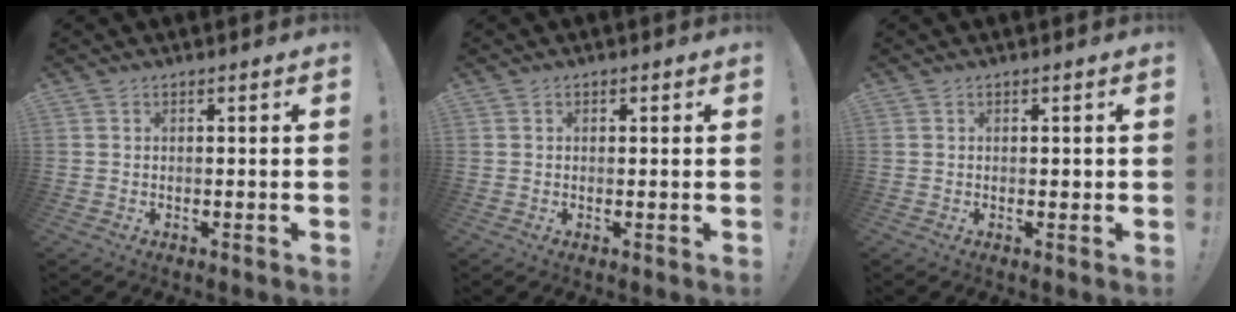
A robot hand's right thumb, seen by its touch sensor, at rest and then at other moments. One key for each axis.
{"total": 0.7, "fx": 0.1, "fy": 0.6, "fz": 0.1, "tx": 0.003, "ty": 0.000, "tz": 0.001}
{"total": 0.6, "fx": 0.0, "fy": 0.5, "fz": 0.3, "tx": -0.003, "ty": 0.002, "tz": -0.002}